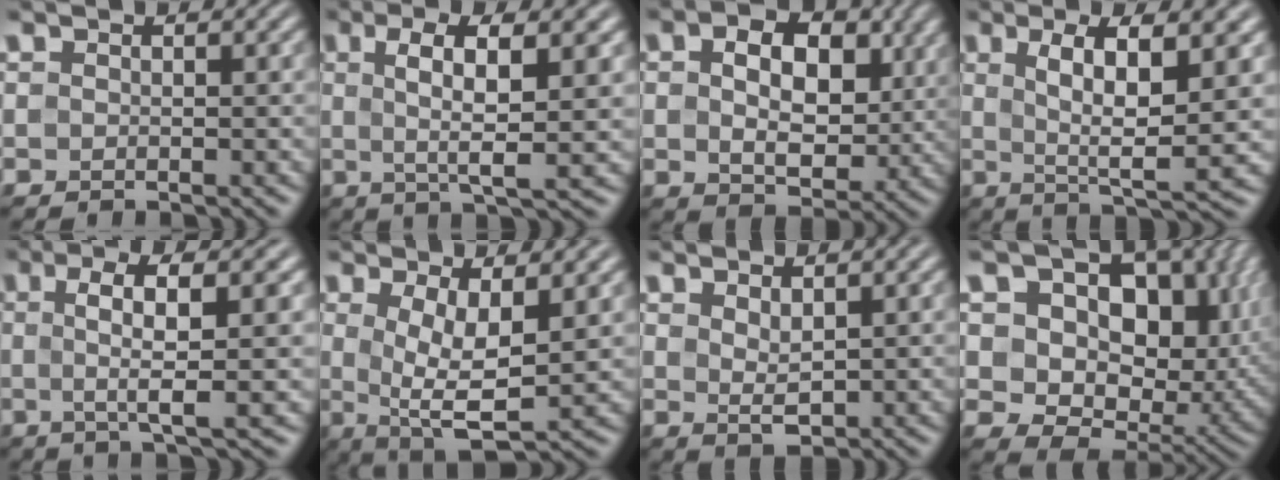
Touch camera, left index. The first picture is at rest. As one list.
[{"total": 6.1, "force": [1.3, 1.4, 5.8], "torque": [-0.097, 0.001, 0.020]}, {"total": 8.0, "force": [1.8, 5.3, 5.8], "torque": [-0.092, -0.005, 0.030]}, {"total": 7.3, "force": [1.8, 2.0, 6.8], "torque": [-0.111, -0.001, 0.031]}, {"total": 5.8, "force": [0.6, 1.1, 5.7], "torque": [-0.093, 0.006, 0.008]}, {"total": 5.7, "force": [0.8, 1.9, 5.3], "torque": [-0.097, -0.011, 0.019]}, {"total": 1.8, "force": [1.1, 0.7, 1.3], "torque": [-0.028, -0.004, 0.025]}, {"total": 13.8, "force": [3.9, 9.6, 9.0], "torque": [-0.152, 0.002, 0.075]}]